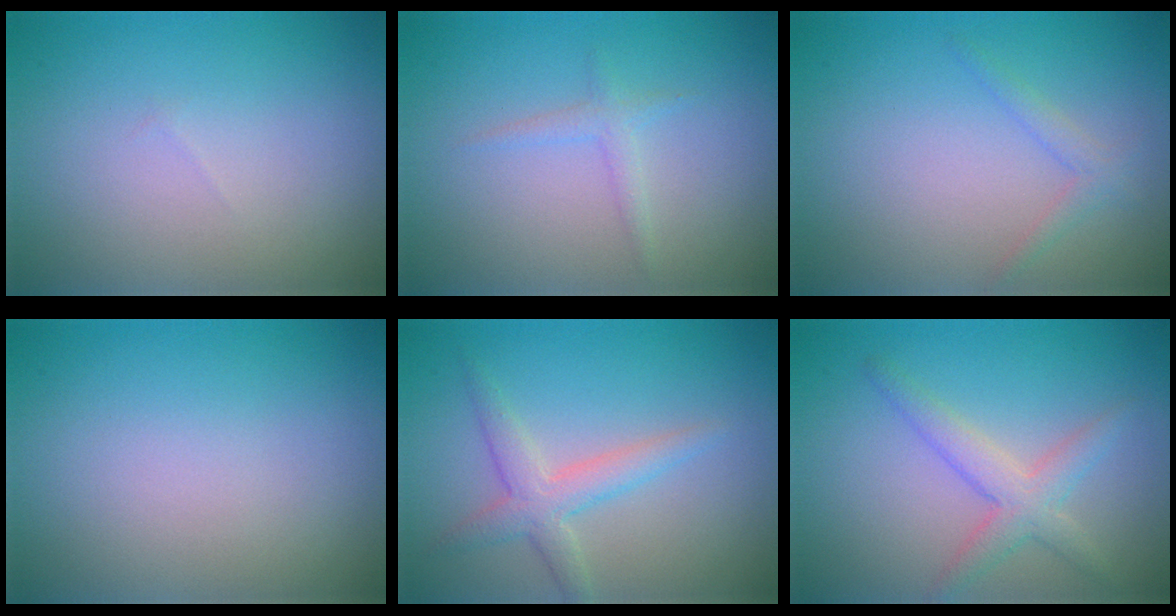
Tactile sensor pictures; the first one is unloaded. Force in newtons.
{"total": 1.1, "press": 1.1, "slide": 0.1}
{"total": 1.3, "press": 1.3, "slide": 0.1}
{"total": 0.0}
{"total": 2.9, "press": 2.9, "slide": 0.1}
{"total": 3.0, "press": 3.0, "slide": 0.1}